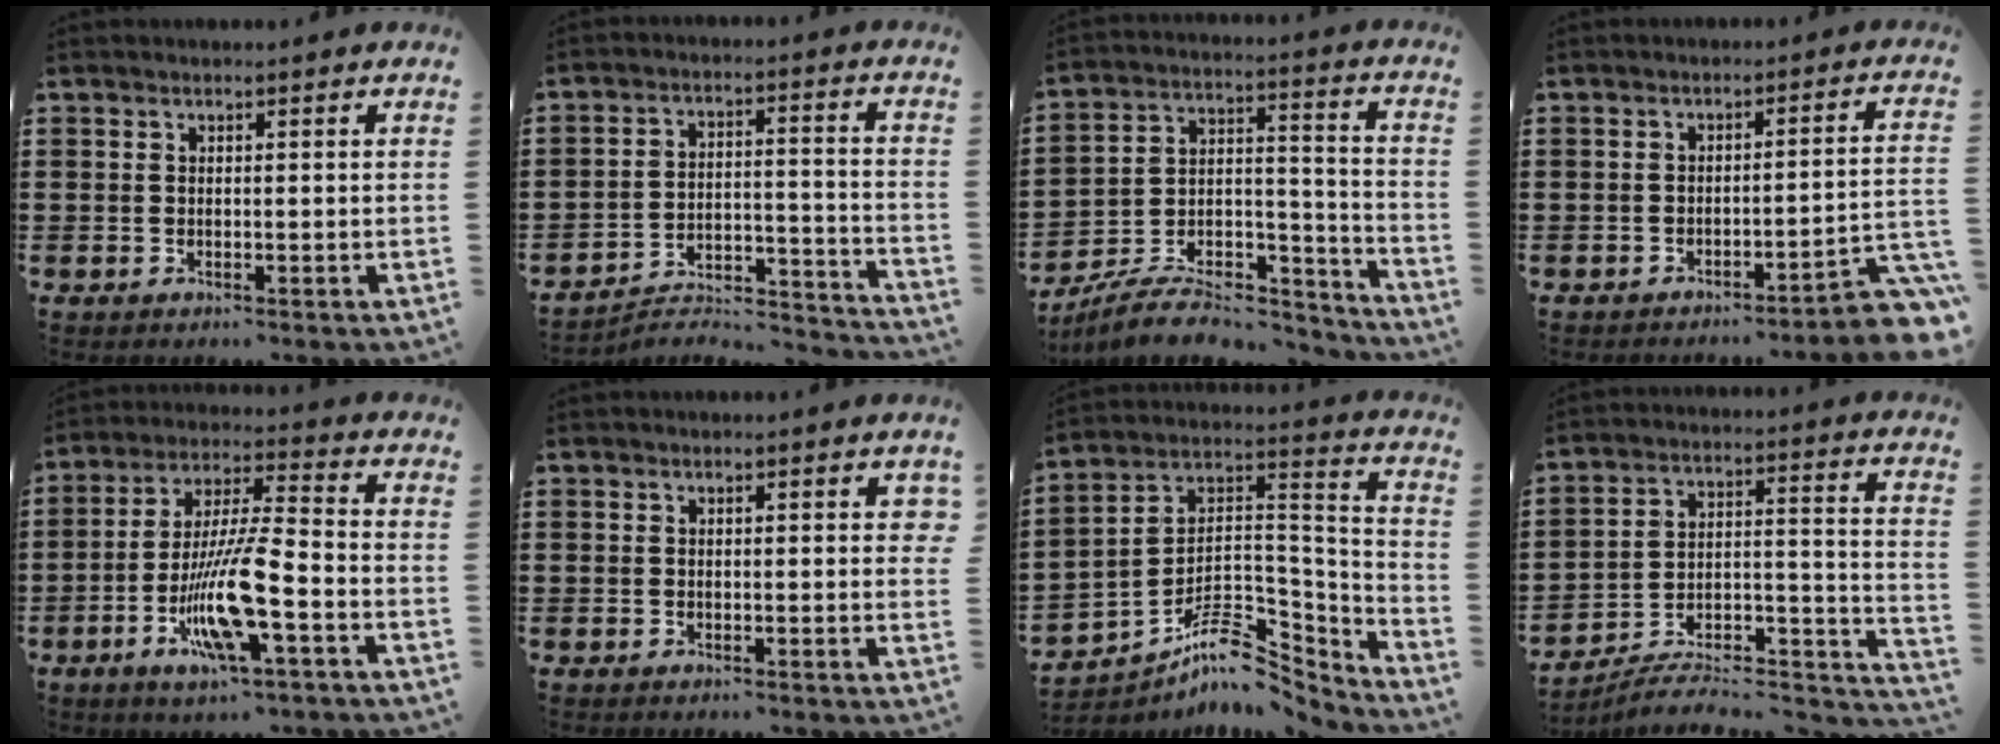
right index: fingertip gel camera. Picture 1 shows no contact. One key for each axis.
{"total": 3.3, "fx": -3.2, "fy": 0.5, "fz": 0.9, "tx": -0.025, "ty": -0.012, "tz": -0.073}
{"total": 7.7, "fx": -6.6, "fy": 2.6, "fz": 3.0, "tx": -0.044, "ty": 0.017, "tz": -0.123}
{"total": 3.8, "fx": -3.1, "fy": -0.1, "fz": 2.1, "tx": -0.040, "ty": -0.017, "tz": -0.065}
{"total": 12.3, "fx": -4.6, "fy": 2.4, "fz": 11.1, "tx": -0.226, "ty": -0.008, "tz": -0.087}
{"total": 1.1, "fx": 0.4, "fy": 0.4, "fz": 0.9, "tx": -0.010, "ty": 0.001, "tz": 0.004}
{"total": 8.1, "fx": -5.8, "fy": 4.0, "fz": 4.1, "tx": -0.077, "ty": 0.002, "tz": -0.109}
{"total": 6.8, "fx": -6.3, "fy": 1.2, "fz": 2.4, "tx": -0.028, "ty": -0.003, "tz": -0.123}